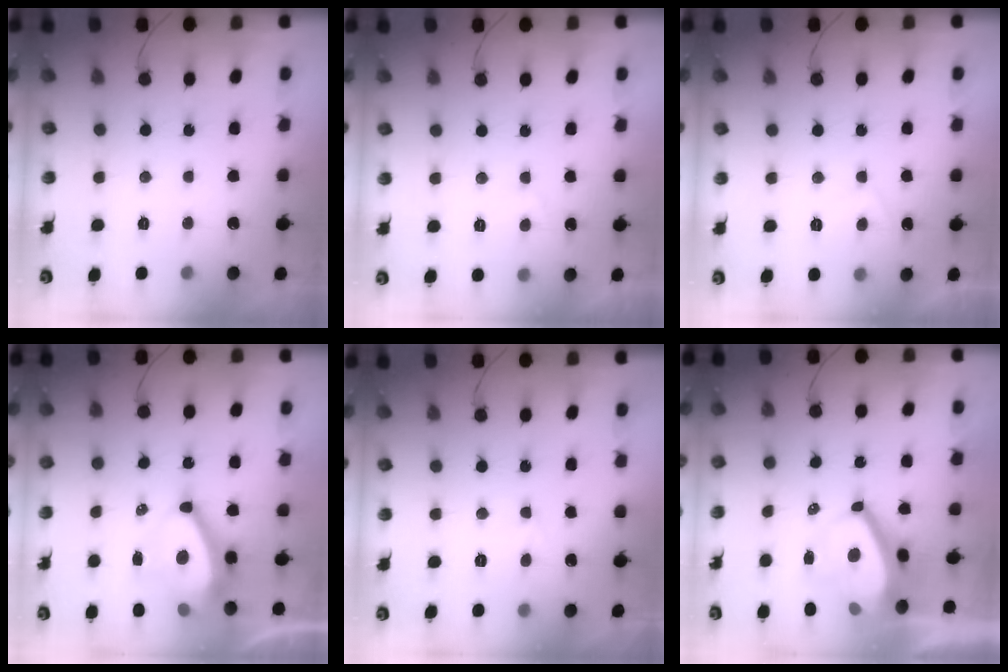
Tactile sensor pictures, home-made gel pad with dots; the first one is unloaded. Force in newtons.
{"total": 3.4, "press": 3.4, "slide": 0.5}
{"total": 2.8, "press": 2.7, "slide": 0.6}
{"total": 11.0, "press": 10.6, "slide": 3.2}
{"total": 3.0, "press": 3.0, "slide": 0.3}
{"total": 9.0, "press": 8.9, "slide": 0.8}